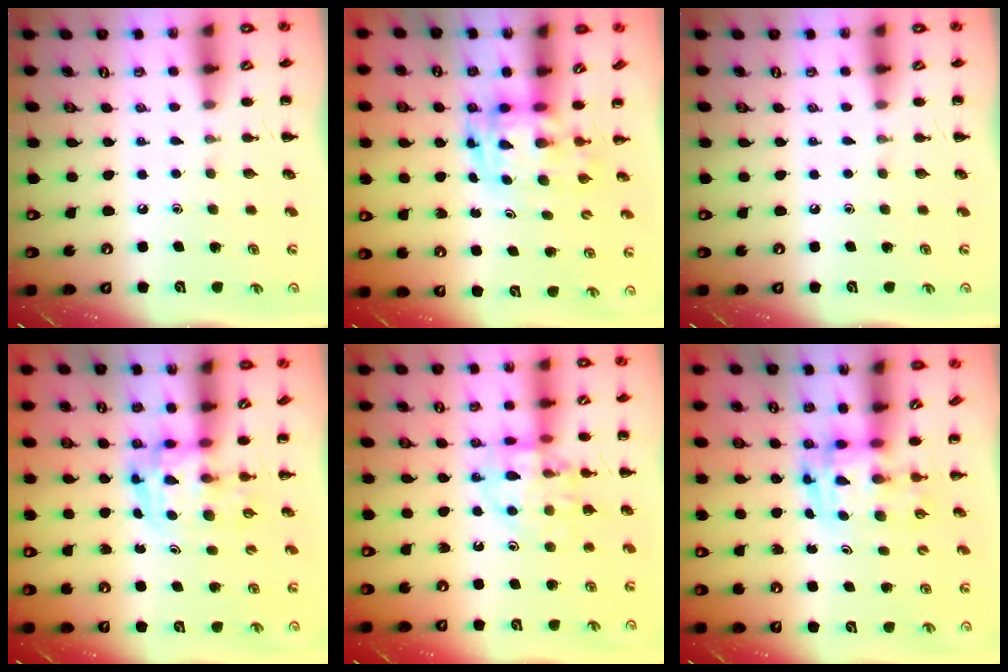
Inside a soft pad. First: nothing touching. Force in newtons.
{"total": 3.0, "press": 3.0, "slide": 0.6}
{"total": 0.0}
{"total": 3.6, "press": 3.5, "slide": 0.6}
{"total": 13.5, "press": 13.4, "slide": 1.6}
{"total": 3.4, "press": 3.4, "slide": 0.6}